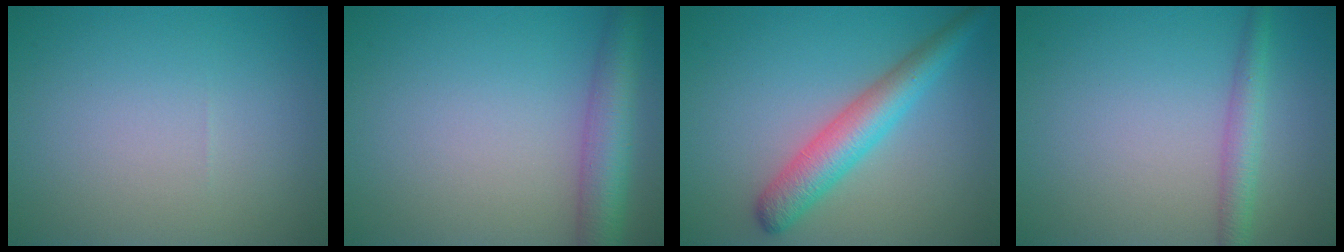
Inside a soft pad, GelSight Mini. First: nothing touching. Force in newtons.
{"total": 5.0, "press": 5.0, "slide": 0.2}
{"total": 4.7, "press": 4.7, "slide": 0.1}
{"total": 2.5, "press": 2.5, "slide": 0.1}